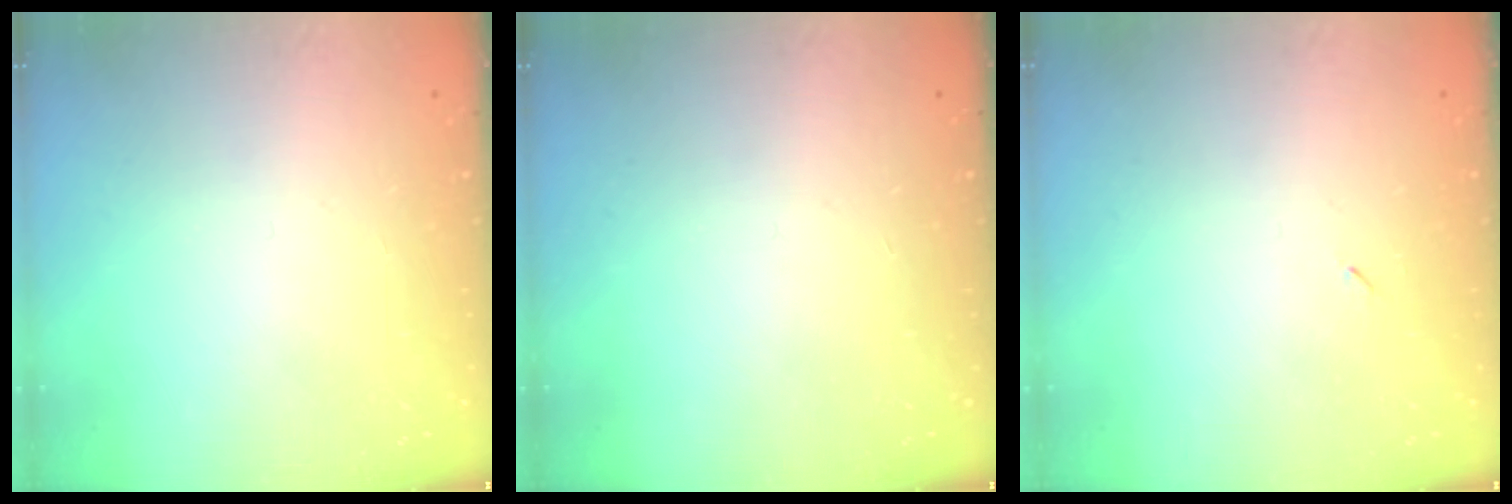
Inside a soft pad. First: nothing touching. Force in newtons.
{"total": 0.0}
{"total": 2.6, "press": 2.3, "slide": 1.2}